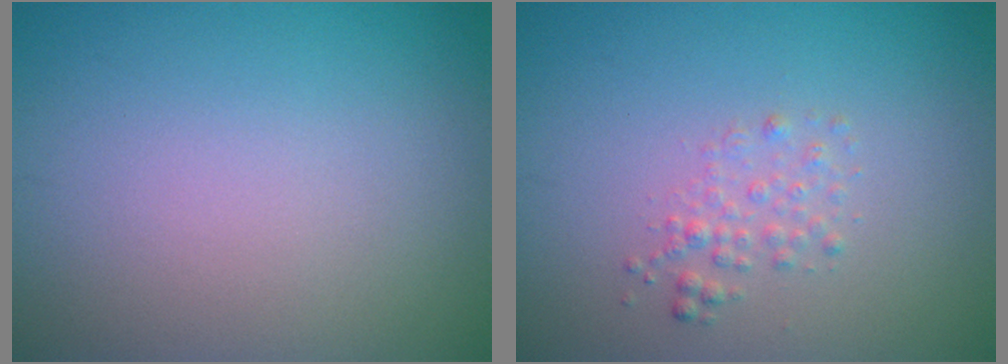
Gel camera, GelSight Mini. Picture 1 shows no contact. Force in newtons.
{"total": 1.4, "press": 1.4, "slide": 0.1}